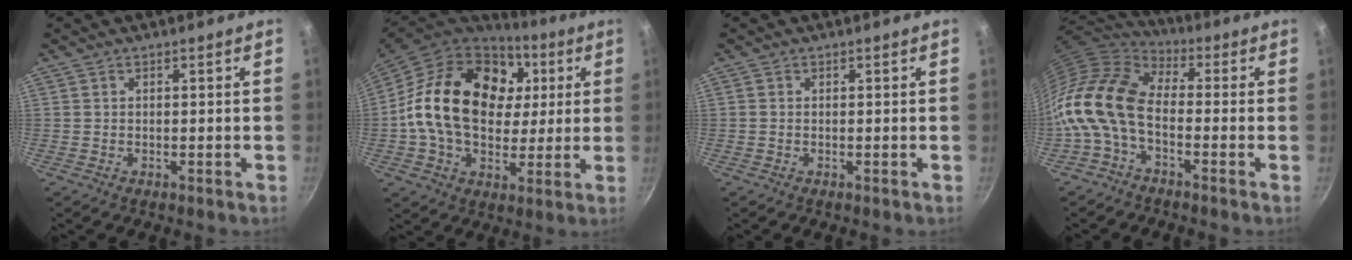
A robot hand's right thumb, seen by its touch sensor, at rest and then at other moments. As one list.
[{"total": 24.4, "force": [4.4, 17.2, 16.8], "torque": [-0.267, 0.011, 0.069]}, {"total": 0.0}, {"total": 14.8, "force": [-3.4, 8.7, 11.5], "torque": [-0.217, 0.035, -0.090]}]